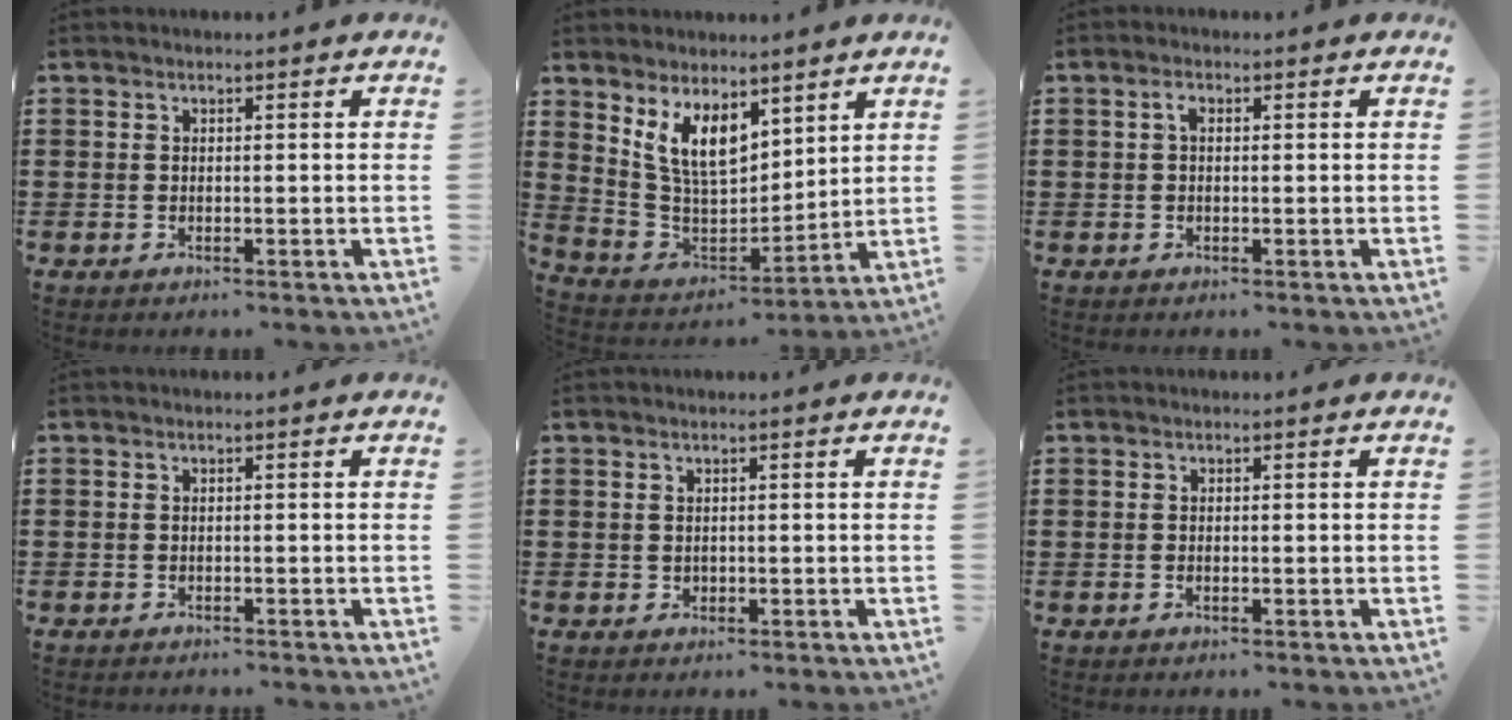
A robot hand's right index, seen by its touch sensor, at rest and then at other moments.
{"total": 8.6, "force": [5.3, 4.3, 5.2], "torque": [-0.123, -0.014, 0.102]}
{"total": 1.5, "force": [0.2, 0.7, 1.3], "torque": [-0.027, 0.005, 0.001]}
{"total": 0.6, "force": [-0.6, 0.1, 0.1], "torque": [-0.003, -0.001, -0.013]}
{"total": 0.5, "force": [0.1, 0.5, 0.1], "torque": [-0.003, 0.004, 0.001]}
{"total": 0.0}